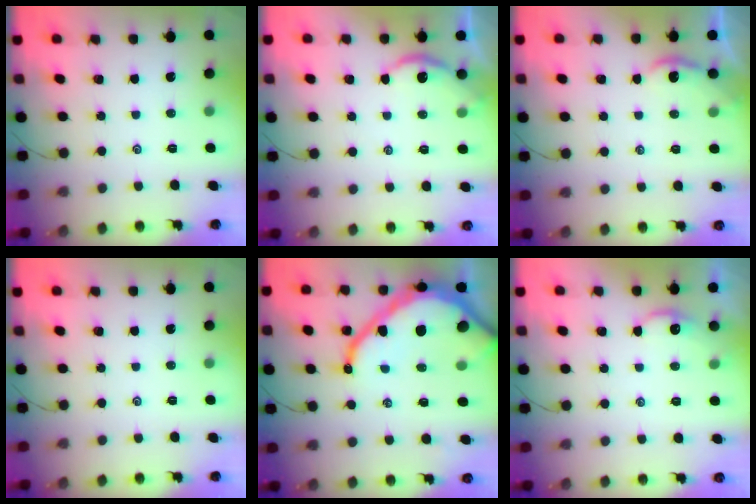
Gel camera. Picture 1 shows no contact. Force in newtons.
{"total": 3.2, "press": 3.1, "slide": 0.6}
{"total": 2.3, "press": 2.3, "slide": 0.2}
{"total": 0.0}
{"total": 21.8, "press": 21.7, "slide": 2.2}
{"total": 2.6, "press": 2.6, "slide": 0.3}